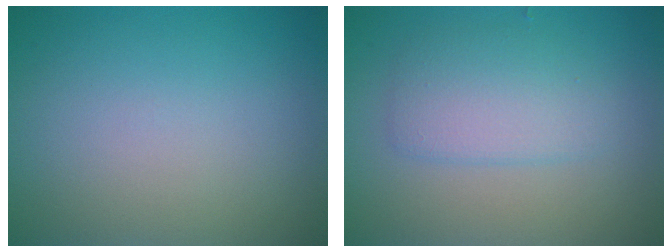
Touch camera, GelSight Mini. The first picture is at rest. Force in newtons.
{"total": 2.3, "press": 2.3, "slide": 0.1}